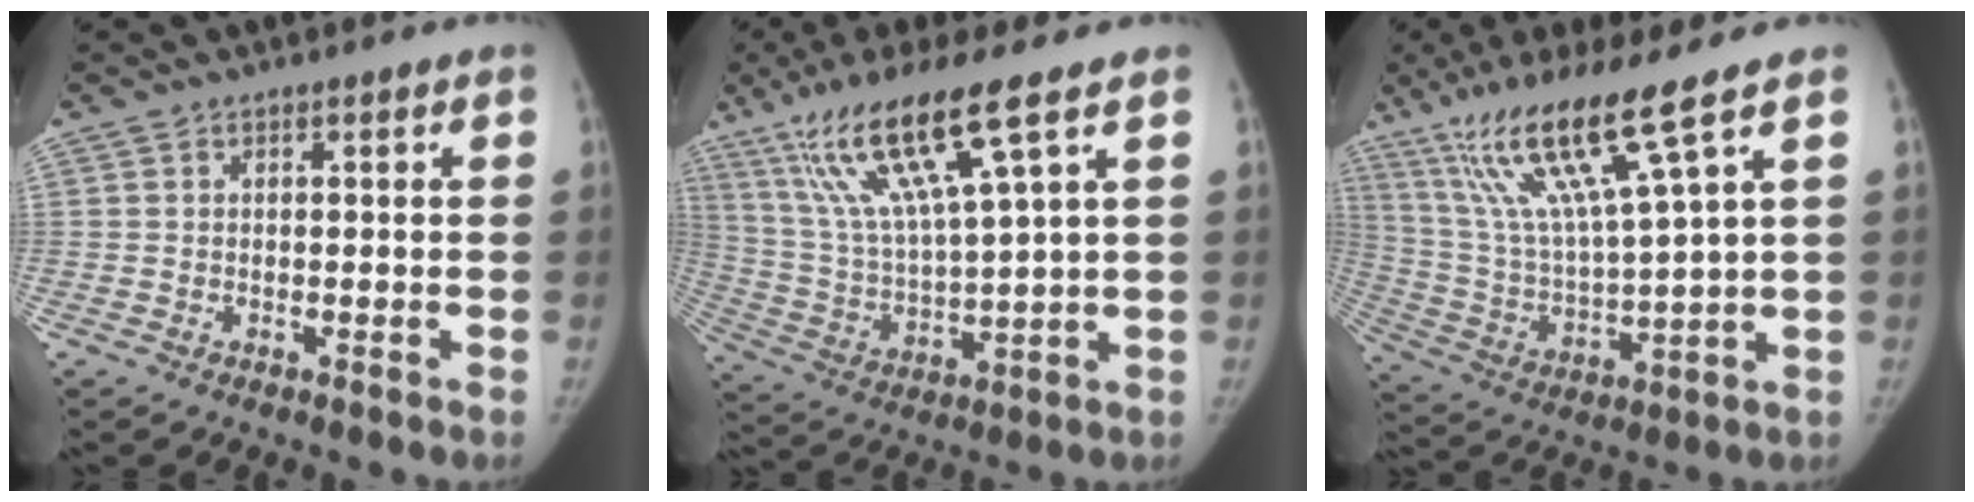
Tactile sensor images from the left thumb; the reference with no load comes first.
{"total": 17.1, "force": [9.6, 1.6, 14.0], "torque": [-0.283, -0.035, 0.189]}
{"total": 17.7, "force": [10.5, 0.5, 14.2], "torque": [-0.274, -0.047, 0.203]}